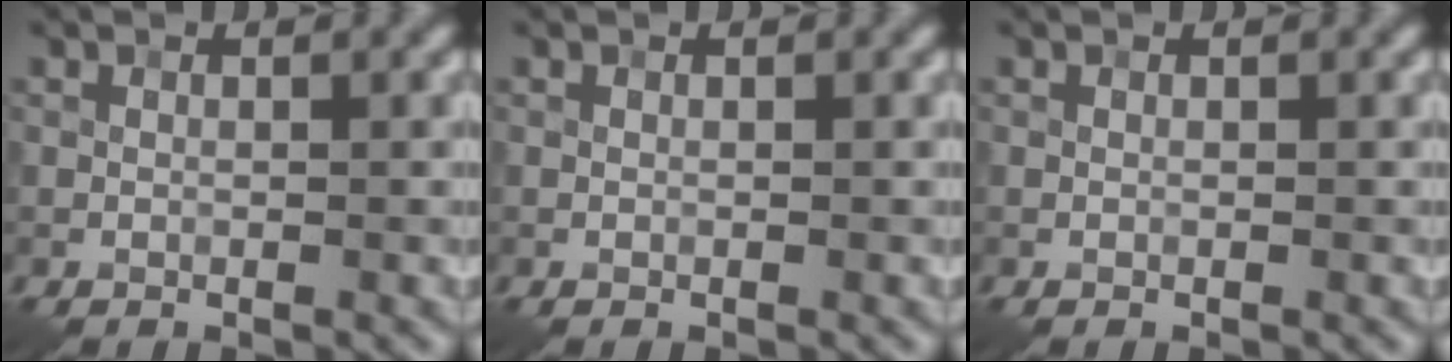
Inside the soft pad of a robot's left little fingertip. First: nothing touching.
{"total": 0.0}
{"total": 0.0}